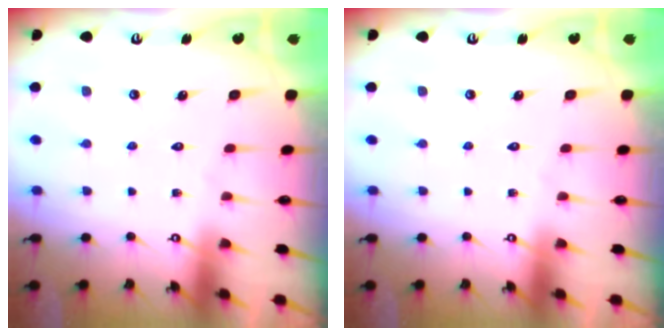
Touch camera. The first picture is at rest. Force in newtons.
{"total": 0.0}